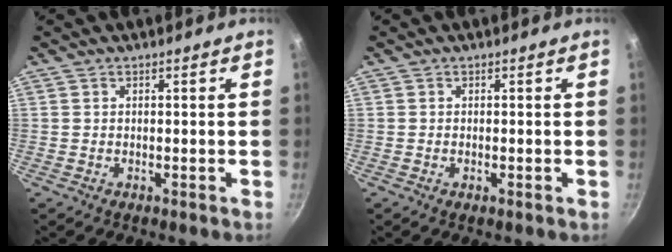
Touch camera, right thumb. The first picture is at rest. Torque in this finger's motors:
{"motor_torque": [-0.71, 0.13, -0.55, 0.02, 0.05]}